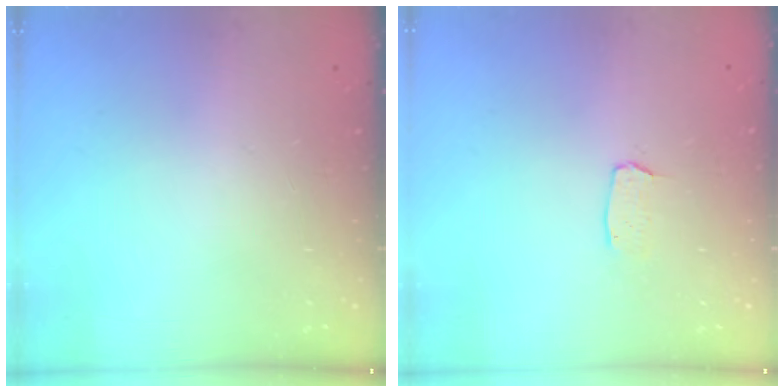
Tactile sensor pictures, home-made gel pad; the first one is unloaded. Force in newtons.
{"total": 2.9, "press": 2.9, "slide": 0.2}